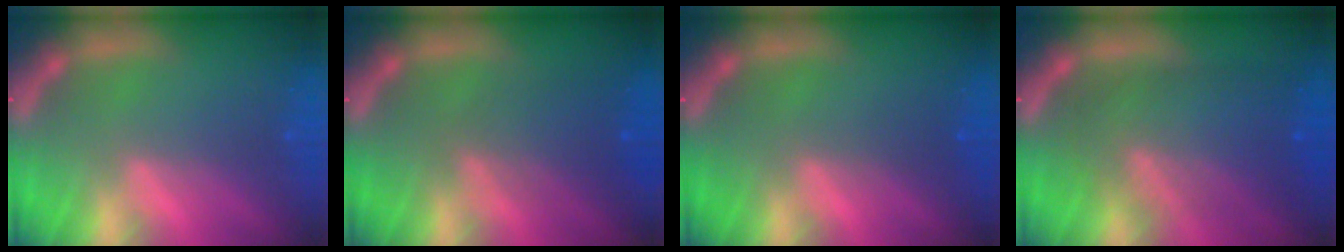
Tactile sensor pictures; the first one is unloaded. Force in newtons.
{"total": 4.1}
{"total": 1.0}
{"total": 8.6}